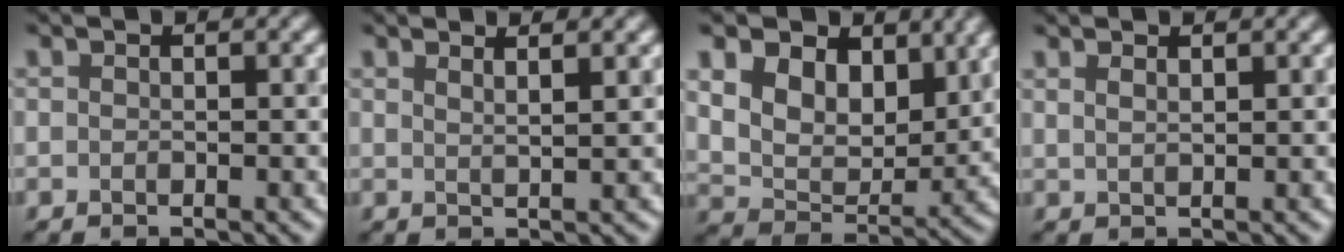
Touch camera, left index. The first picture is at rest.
{"total": 2.5, "force": [1.7, 0.8, 1.7], "torque": [-0.005, 0.011, 0.003]}
{"total": 8.0, "force": [3.9, 5.2, 4.6], "torque": [-0.096, -0.004, 0.057]}
{"total": 1.6, "force": [1.1, 0.6, 1.0], "torque": [-0.008, 0.000, 0.012]}